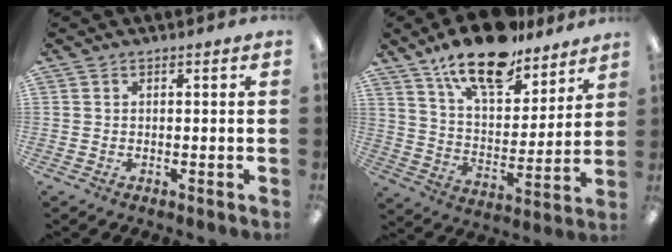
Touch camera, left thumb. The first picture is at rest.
{"total": 17.8, "force": [13.9, 7.0, 8.7], "torque": [-0.149, -0.084, 0.241]}